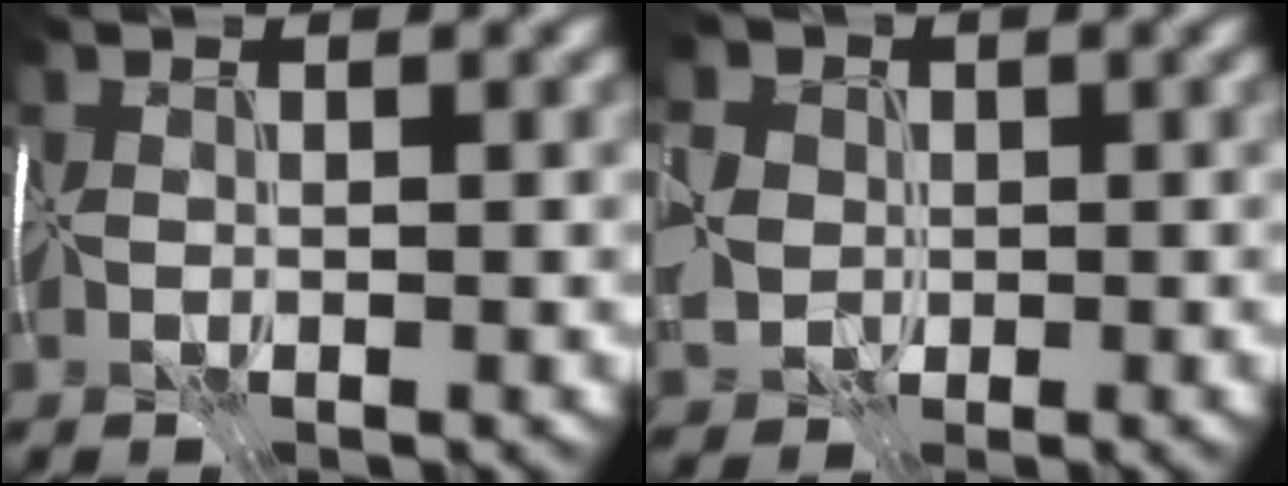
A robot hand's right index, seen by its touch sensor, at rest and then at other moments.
{"total": 3.8, "force": [-0.1, 3.5, 1.7], "torque": [-0.048, 0.006, -0.008]}